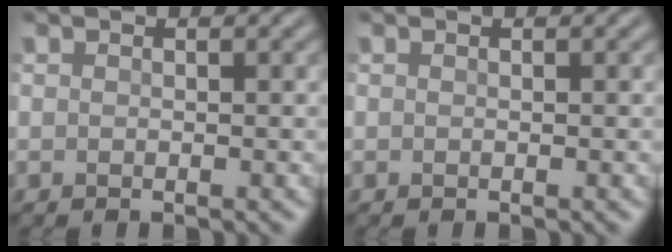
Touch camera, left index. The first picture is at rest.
{"total": 0.0}